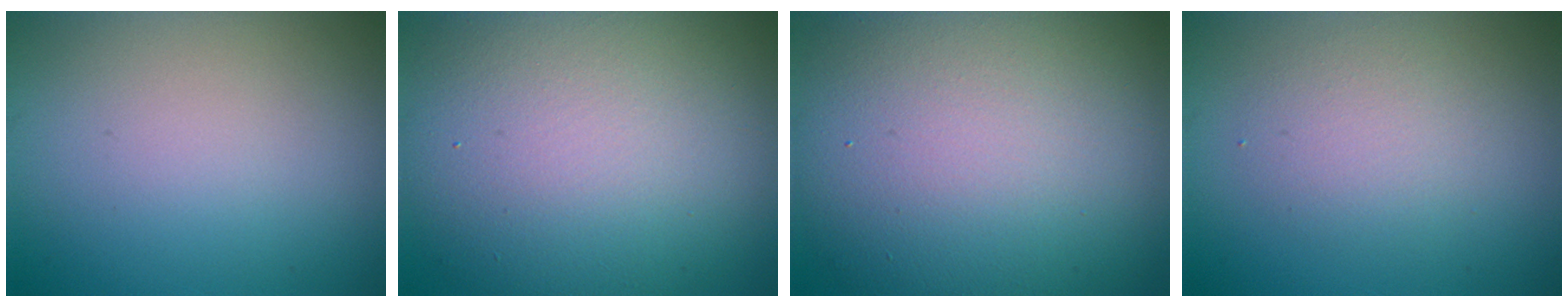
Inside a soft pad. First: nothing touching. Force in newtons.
{"total": 12.4, "press": 12.4, "slide": 0.9}
{"total": 14.7, "press": 14.6, "slide": 0.7}
{"total": 2.4, "press": 2.4, "slide": 0.1}